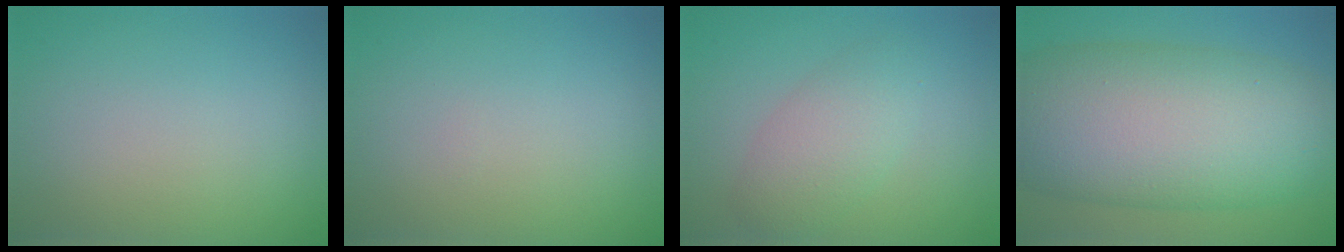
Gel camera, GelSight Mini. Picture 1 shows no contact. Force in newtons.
{"total": 0.0}
{"total": 3.6, "press": 3.6, "slide": 0.1}
{"total": 14.9, "press": 14.9, "slide": 0.1}